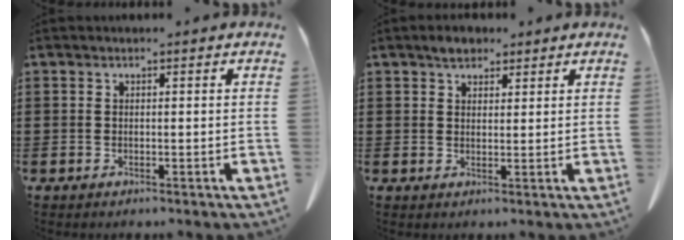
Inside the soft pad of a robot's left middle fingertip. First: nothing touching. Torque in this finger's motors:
{"motor_torque": [0.18, -0.08, 0.06, 0.02]}